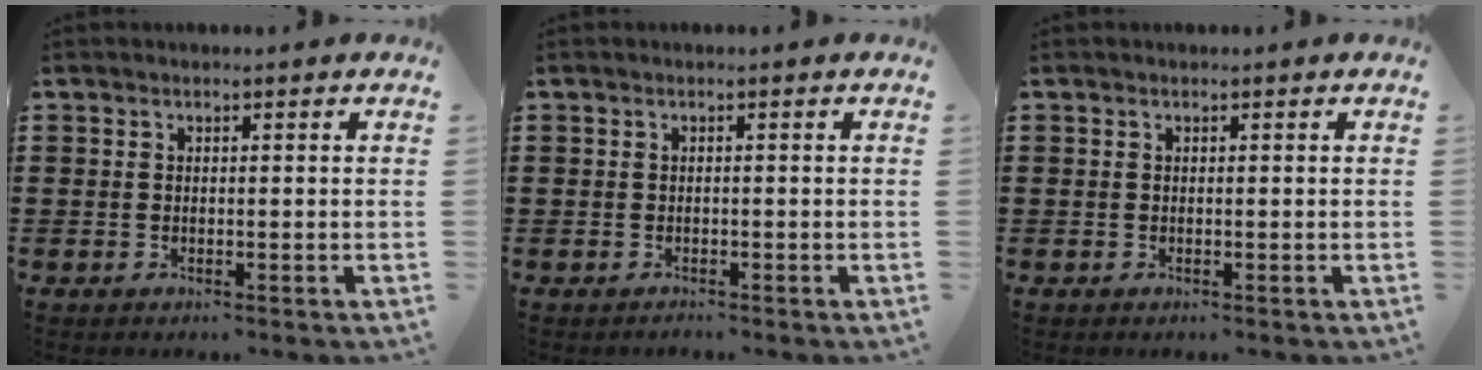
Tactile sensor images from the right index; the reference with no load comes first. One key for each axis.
{"total": 0.6, "fx": -0.5, "fy": 0.3, "fz": -0.1, "tx": 0.002, "ty": 0.004, "tz": -0.013}
{"total": 0.0}